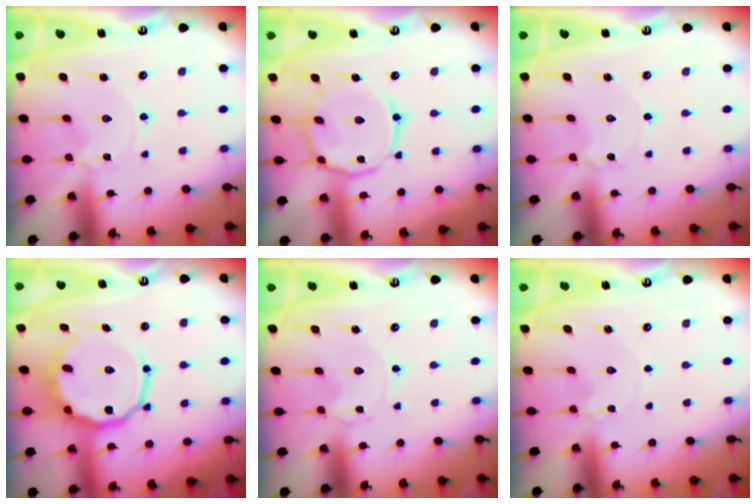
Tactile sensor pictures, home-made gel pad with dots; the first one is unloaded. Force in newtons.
{"total": 12.5, "press": 12.5, "slide": 1.0}
{"total": 1.2, "press": 1.2, "slide": 0.0}
{"total": 14.2, "press": 14.0, "slide": 2.5}
{"total": 0.0}
{"total": 0.9, "press": 0.9, "slide": 0.2}